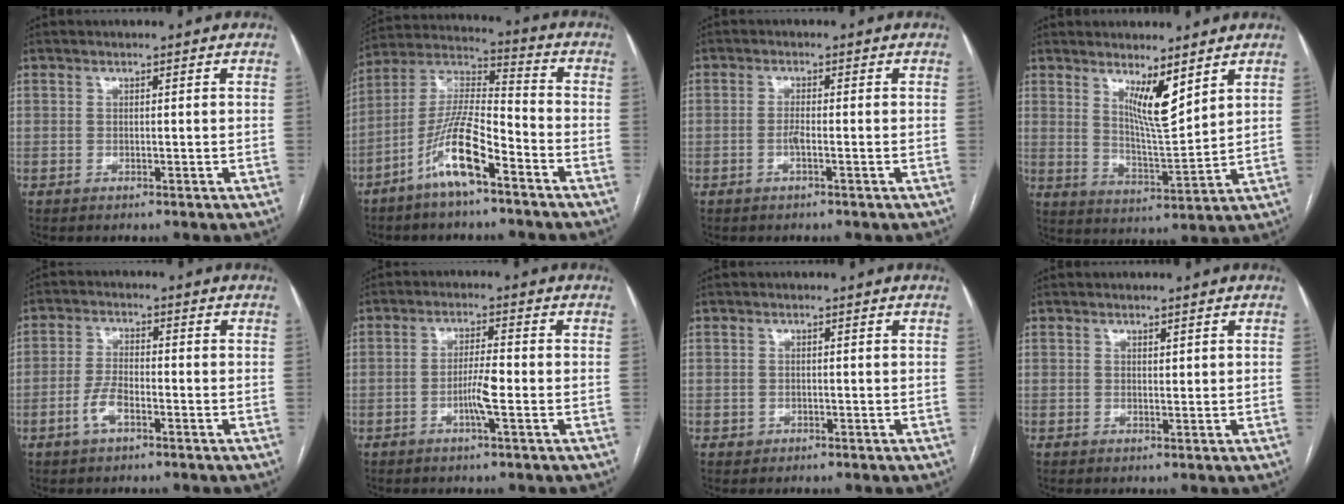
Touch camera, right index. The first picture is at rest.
{"total": 12.1, "force": [-6.7, 2.2, 9.8], "torque": [-0.199, 0.001, -0.130]}
{"total": 1.7, "force": [-0.6, 0.0, 1.6], "torque": [-0.032, -0.001, -0.013]}
{"total": 7.3, "force": [4.4, 0.8, 5.7], "torque": [-0.103, -0.021, 0.083]}
{"total": 4.2, "force": [-2.1, 1.6, 3.2], "torque": [-0.070, 0.003, -0.042]}
{"total": 4.2, "force": [-1.4, 0.0, 4.0], "torque": [-0.076, -0.002, -0.027]}
{"total": 0.8, "force": [-0.3, 0.8, 0.0], "torque": [-0.001, 0.005, -0.005]}
{"total": 0.7, "force": [0.5, 0.2, 0.5], "torque": [-0.007, -0.004, 0.007]}